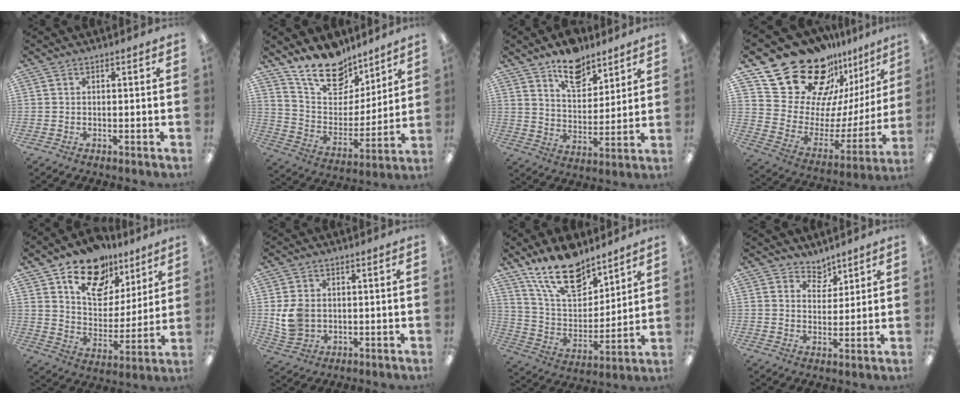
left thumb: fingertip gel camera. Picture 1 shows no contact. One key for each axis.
{"total": 17.1, "fx": 13.6, "fy": 8.4, "fz": 6.2, "tx": -0.121, "ty": -0.086, "tz": 0.249}
{"total": 11.2, "fx": 8.7, "fy": 5.5, "fz": 4.3, "tx": -0.058, "ty": -0.052, "tz": 0.157}
{"total": 25.6, "fx": 19.4, "fy": 13.3, "fz": 10.1, "tx": -0.155, "ty": -0.144, "tz": 0.367}
{"total": 16.7, "fx": 11.2, "fy": 10.2, "fz": 7.1, "tx": -0.112, "ty": -0.064, "tz": 0.203}
{"total": 6.8, "fx": 0.4, "fy": 5.6, "fz": 3.9, "tx": -0.086, "ty": 0.006, "tz": 0.009}
{"total": 18.3, "fx": 13.5, "fy": 8.5, "fz": 9.0, "tx": -0.170, "ty": -0.072, "tz": 0.244}
{"total": 5.1, "fx": 4.3, "fy": 2.6, "fz": 0.3, "tx": 0.001, "ty": -0.030, "tz": 0.077}